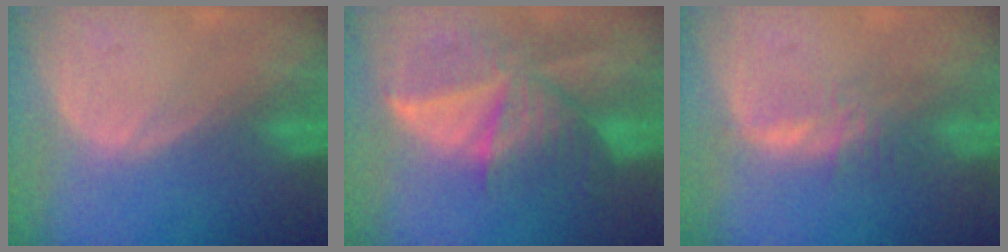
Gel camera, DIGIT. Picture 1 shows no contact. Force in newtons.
{"total": 9.8, "press": 8.6, "slide": 4.7}
{"total": 2.9, "press": 2.9, "slide": 0.2}